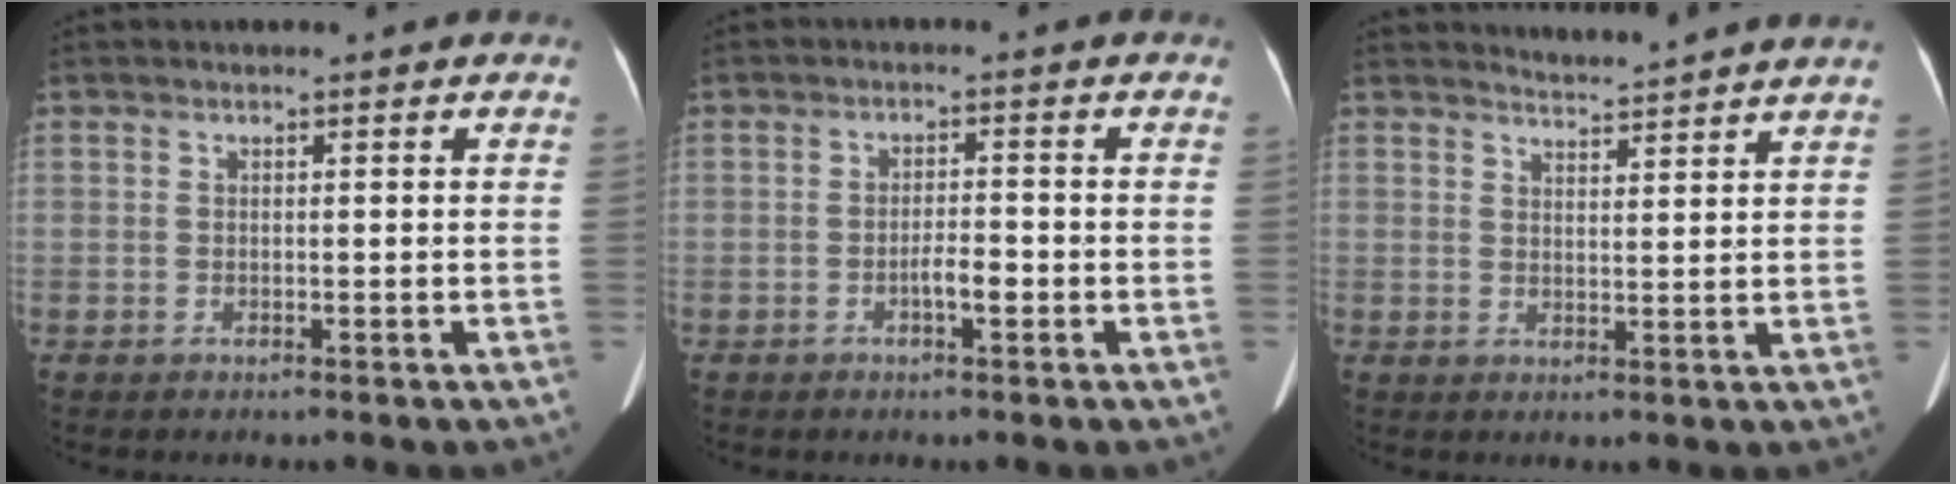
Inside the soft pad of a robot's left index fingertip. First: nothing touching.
{"total": 2.7, "force": [-1.2, 0.5, 2.4], "torque": [-0.037, 0.003, -0.020]}
{"total": 5.2, "force": [5.1, -1.2, 0.5], "torque": [-0.016, -0.007, 0.063]}